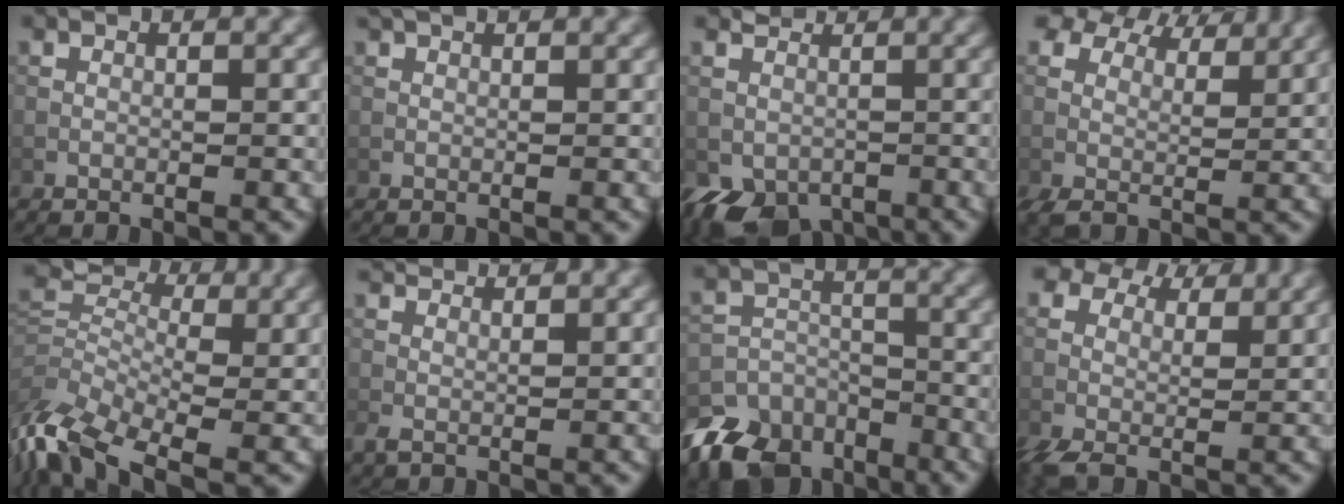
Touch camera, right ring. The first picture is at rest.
{"total": 2.4, "force": [1.9, 0.7, 1.3], "torque": [-0.020, -0.002, 0.017]}
{"total": 5.0, "force": [-1.6, 4.1, 2.4], "torque": [-0.046, -0.019, -0.021]}
{"total": 8.7, "force": [6.3, 4.3, 4.2], "torque": [-0.092, 0.011, 0.104]}
{"total": 9.3, "force": [-3.6, 5.5, 6.6], "torque": [-0.161, 0.003, -0.086]}
{"total": 3.4, "force": [2.8, 0.9, 1.7], "torque": [-0.052, 0.008, 0.042]}
{"total": 9.7, "force": [-7.0, 6.2, 2.6], "torque": [-0.042, -0.014, -0.122]}
{"total": 7.2, "force": [3.7, 4.2, 4.5], "torque": [-0.106, -0.005, 0.062]}